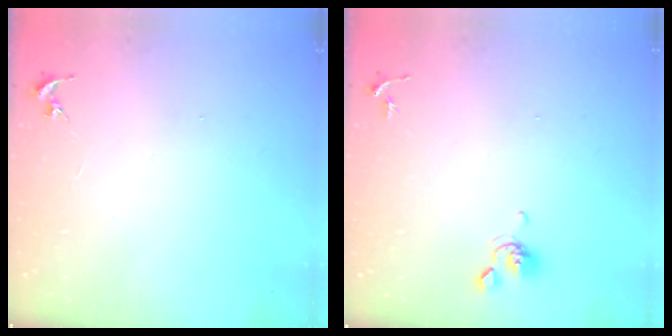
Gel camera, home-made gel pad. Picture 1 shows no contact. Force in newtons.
{"total": 6.2, "press": 6.0, "slide": 1.5}